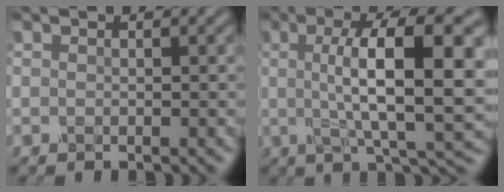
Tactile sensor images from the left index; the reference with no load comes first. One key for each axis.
{"total": 10.9, "fx": 1.1, "fy": 2.8, "fz": 10.5, "tx": -0.152, "ty": 0.012, "tz": 0.026}